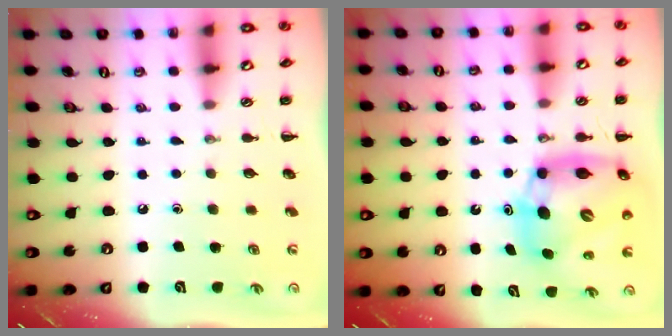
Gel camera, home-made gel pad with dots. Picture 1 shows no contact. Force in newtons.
{"total": 12.3, "press": 11.8, "slide": 3.5}